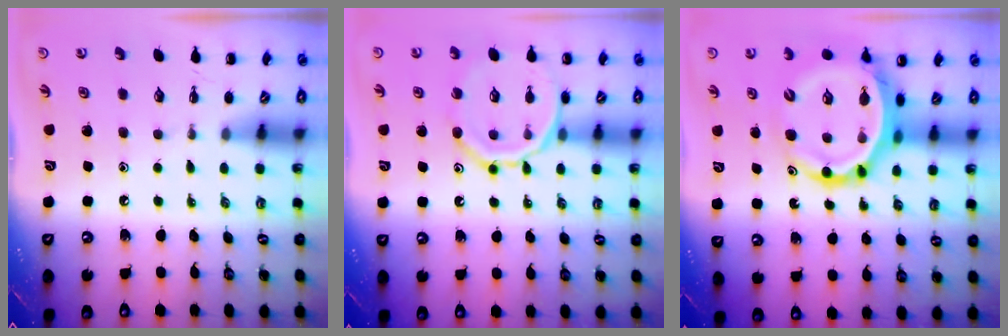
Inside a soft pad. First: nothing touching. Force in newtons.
{"total": 14.4, "press": 14.3, "slide": 1.7}
{"total": 14.2, "press": 13.6, "slide": 4.2}